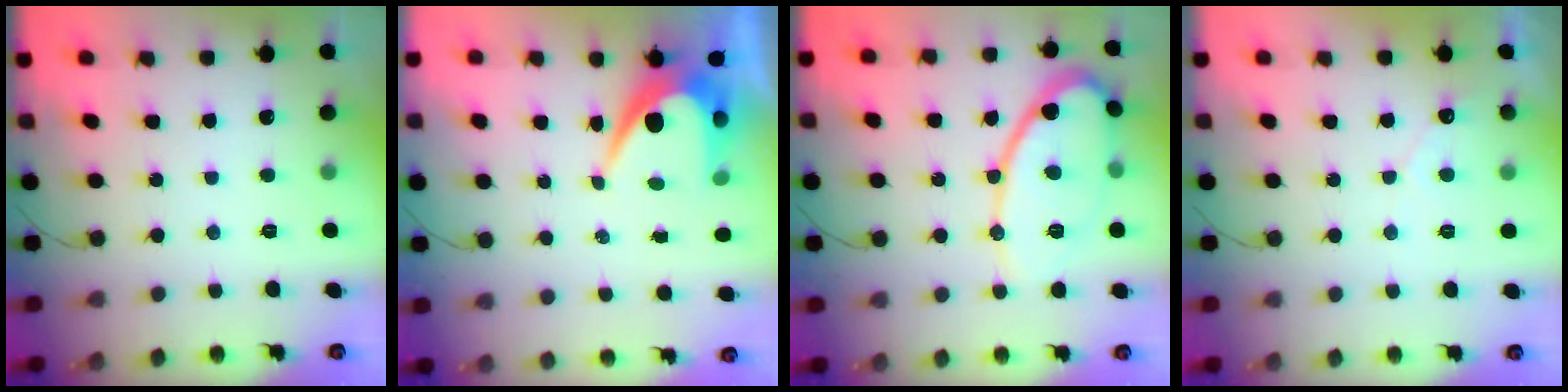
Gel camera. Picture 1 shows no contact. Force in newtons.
{"total": 8.1, "press": 8.1, "slide": 0.5}
{"total": 14.8, "press": 14.8, "slide": 1.2}
{"total": 2.8, "press": 2.8, "slide": 0.1}